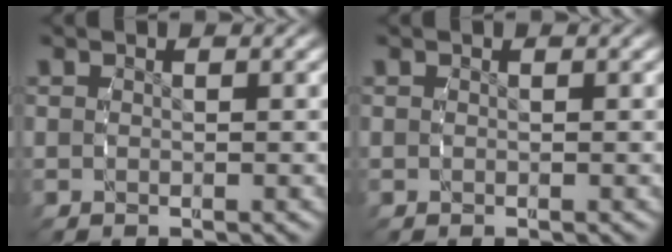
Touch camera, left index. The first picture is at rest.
{"total": 0.0}